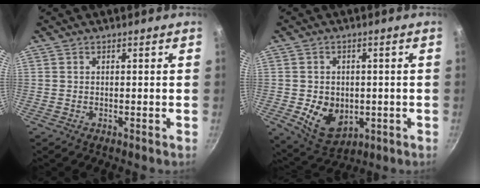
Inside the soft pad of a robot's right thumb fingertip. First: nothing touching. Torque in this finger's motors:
{"motor_torque": [-0.49, 0.74, 0.40, 0.46, 0.21]}